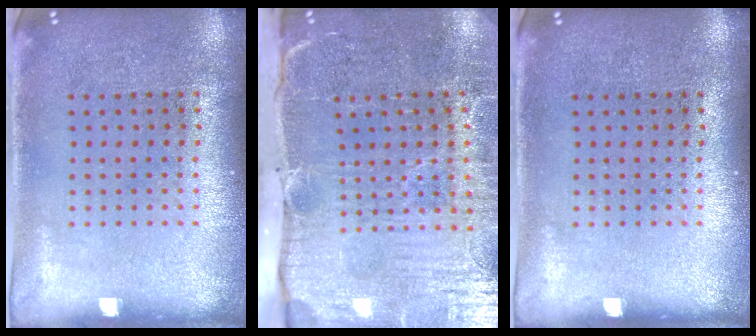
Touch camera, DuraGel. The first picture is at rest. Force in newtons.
{"total": 5.4, "press": 4.5, "slide": 3.1}
{"total": 0.0}